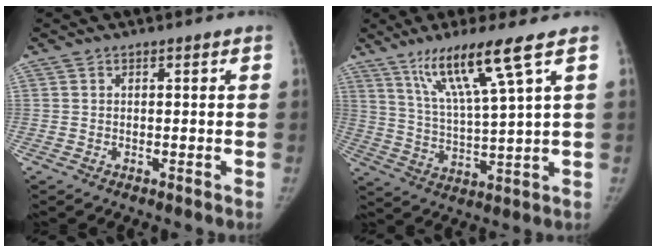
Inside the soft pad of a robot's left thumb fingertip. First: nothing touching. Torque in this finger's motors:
{"motor_torque": [0.99, -0.39, 1.27, -1.31, 0.51]}